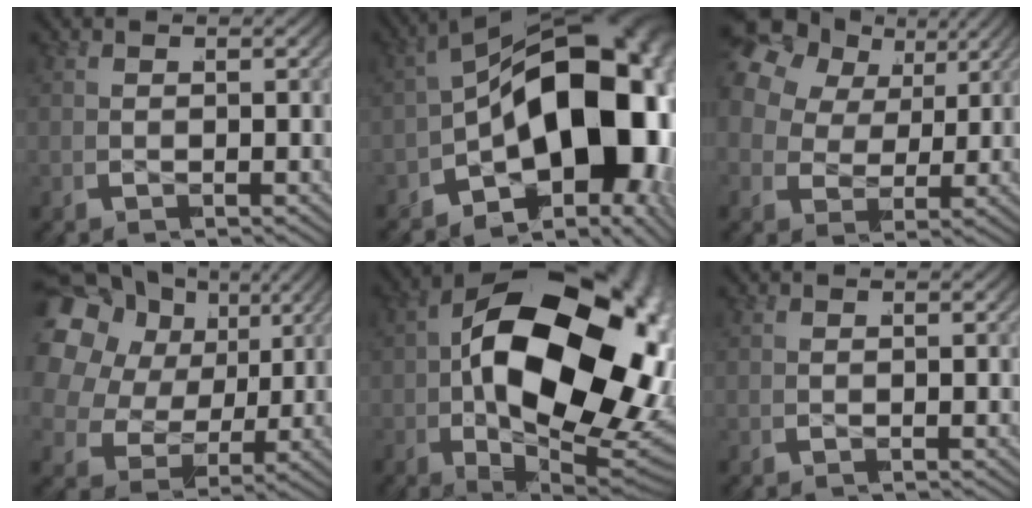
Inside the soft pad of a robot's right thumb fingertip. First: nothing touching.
{"total": 22.9, "force": [-1.9, 13.5, 18.4], "torque": [-0.276, -0.048, -0.015]}
{"total": 10.4, "force": [3.5, 7.3, 6.6], "torque": [-0.135, 0.012, 0.052]}
{"total": 13.0, "force": [3.6, 9.6, 8.0], "torque": [-0.171, 0.018, 0.045]}
{"total": 27.2, "force": [-1.2, 16.5, 21.6], "torque": [-0.375, -0.055, 0.005]}
{"total": 0.0}